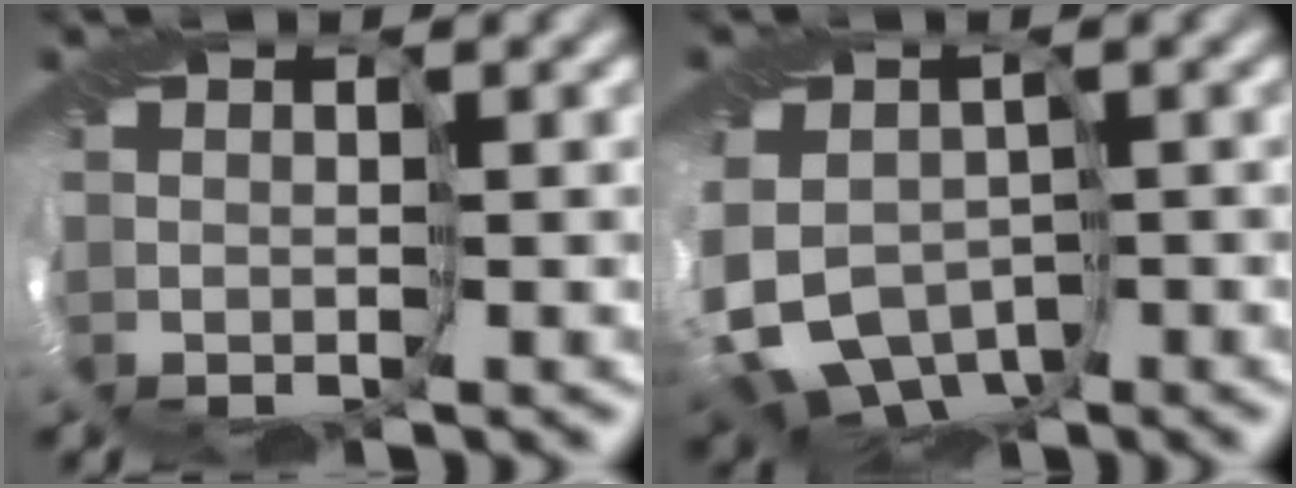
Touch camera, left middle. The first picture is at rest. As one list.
[{"total": 8.8, "force": [-3.6, 7.3, 3.4], "torque": [-0.066, -0.026, -0.072]}]